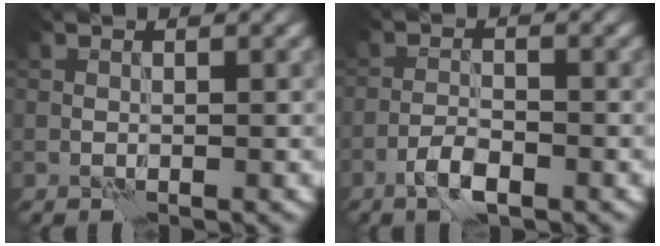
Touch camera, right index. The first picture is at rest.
{"total": 2.7, "force": [-1.7, 0.9, 1.9], "torque": [-0.037, 0.003, -0.037]}